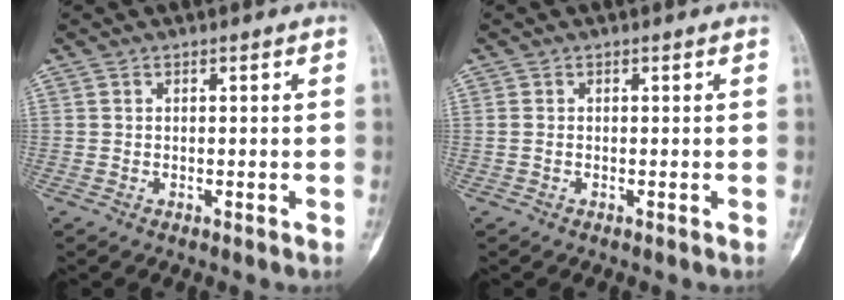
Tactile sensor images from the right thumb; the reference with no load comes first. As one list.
[{"total": 0.6, "force": [-0.1, 0.4, 0.5], "torque": [-0.015, -0.001, -0.002]}]